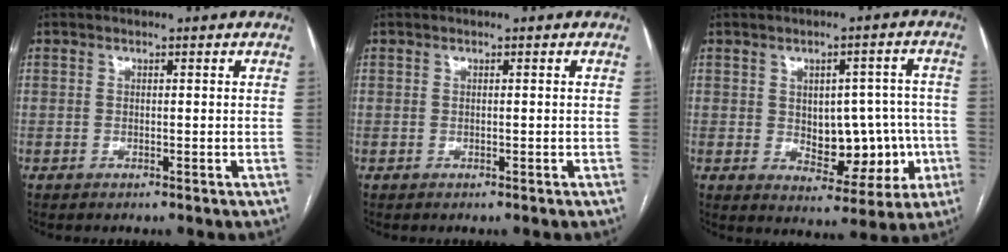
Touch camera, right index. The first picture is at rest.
{"total": 0.0}
{"total": 10.5, "force": [-1.2, 6.1, 8.5], "torque": [-0.089, 0.024, 0.001]}